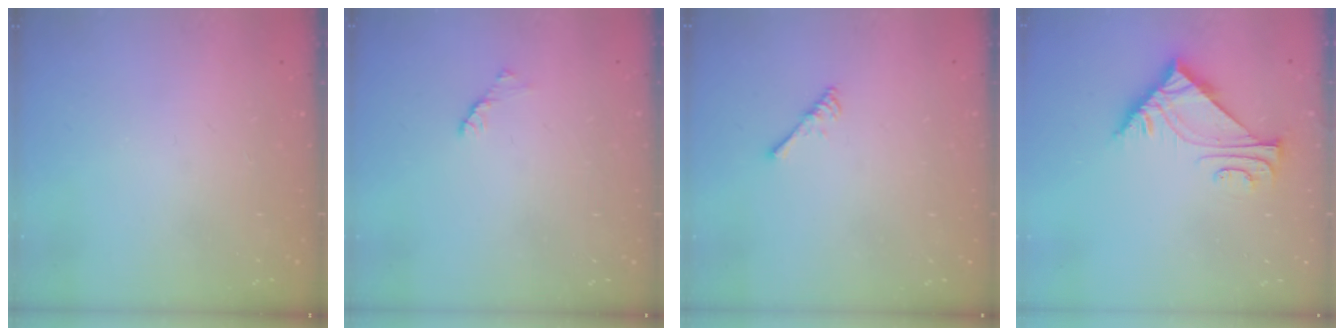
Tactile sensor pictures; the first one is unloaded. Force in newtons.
{"total": 1.7, "press": 1.6, "slide": 0.4}
{"total": 2.7, "press": 2.6, "slide": 0.5}
{"total": 6.4, "press": 6.4, "slide": 0.1}